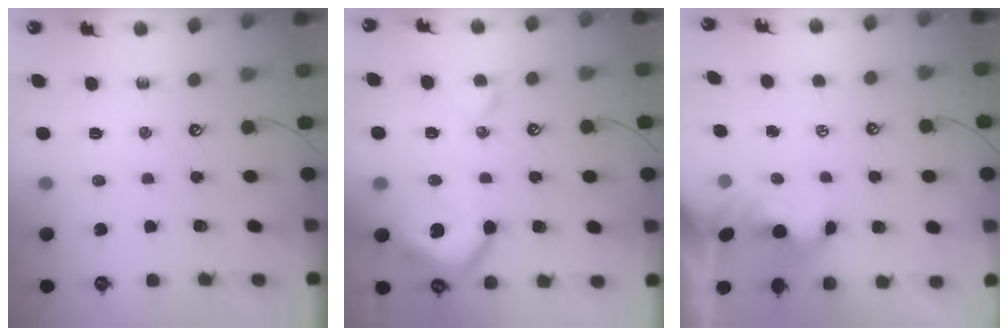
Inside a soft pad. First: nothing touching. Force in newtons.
{"total": 12.6, "press": 12.5, "slide": 1.7}
{"total": 1.7, "press": 1.5, "slide": 0.7}